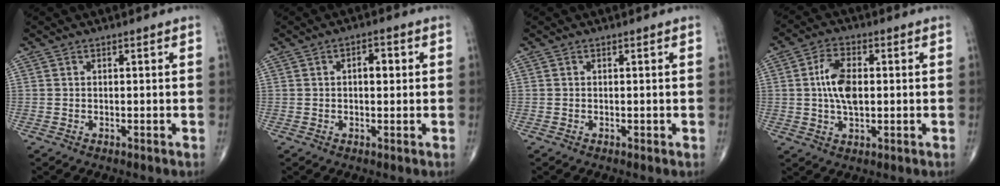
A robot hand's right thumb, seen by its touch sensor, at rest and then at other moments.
{"total": 3.3, "force": [0.5, 1.7, 2.8], "torque": [-0.035, 0.005, 0.005]}
{"total": 0.0}
{"total": 7.9, "force": [0.5, 4.2, 6.7], "torque": [-0.125, 0.005, 0.007]}